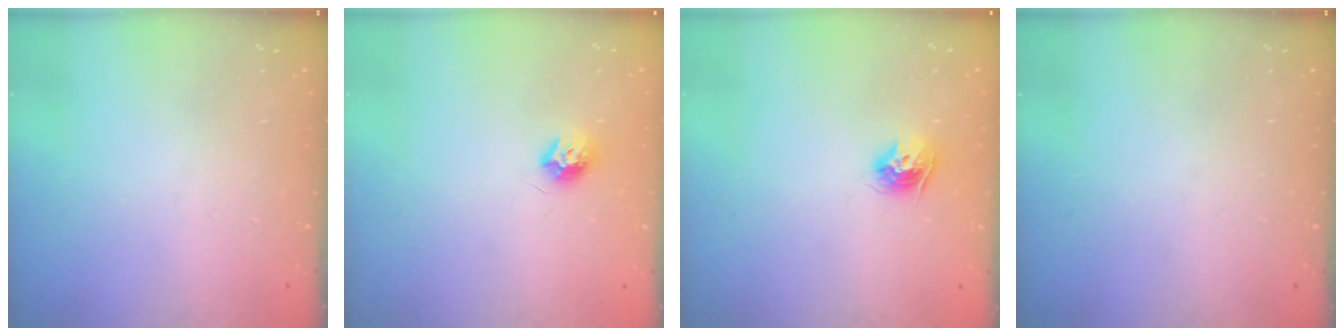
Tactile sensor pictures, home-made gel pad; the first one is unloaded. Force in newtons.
{"total": 7.6, "press": 7.6, "slide": 0.2}
{"total": 9.6, "press": 9.6, "slide": 0.7}
{"total": 0.0}